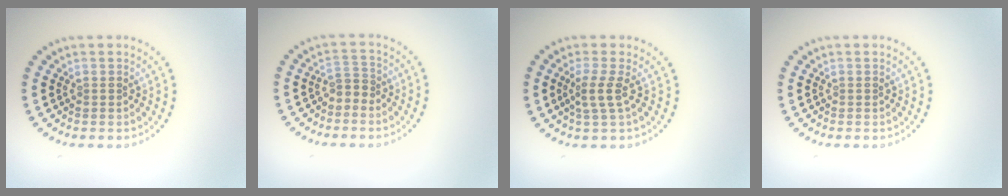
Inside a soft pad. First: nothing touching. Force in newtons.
{"total": 1.5, "press": 1.0, "slide": 1.1}
{"total": 2.2, "press": 1.7, "slide": 1.4}
{"total": 0.0}